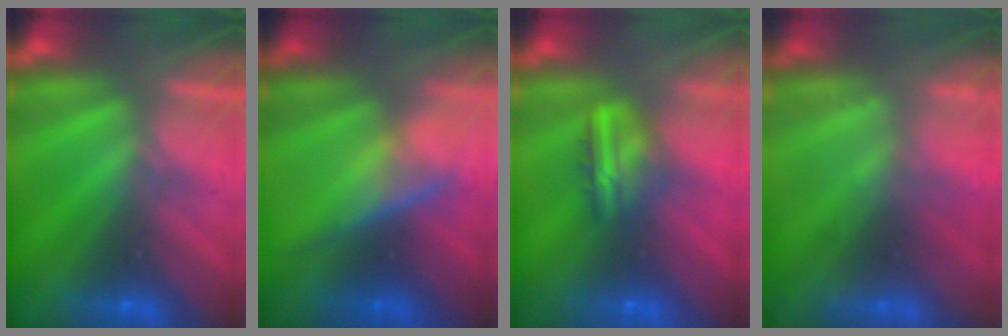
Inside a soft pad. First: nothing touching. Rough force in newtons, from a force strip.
{"total": 2.8}
{"total": 8.3}
{"total": 2.2}